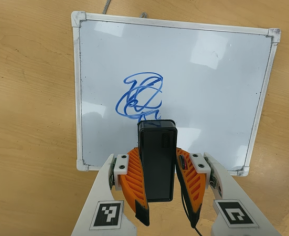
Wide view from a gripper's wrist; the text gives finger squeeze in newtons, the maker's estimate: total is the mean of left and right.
{"total": 6.3, "left": 5.4, "right": 7.2}